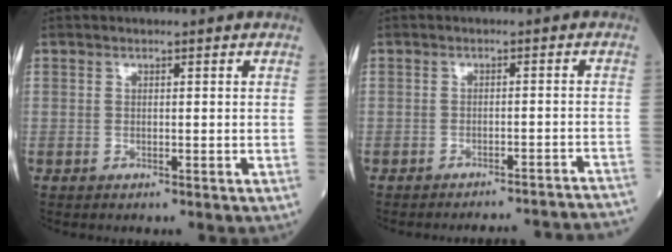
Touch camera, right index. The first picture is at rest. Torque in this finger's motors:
{"motor_torque": [-0.01, -0.22, 0.08, 0.06]}